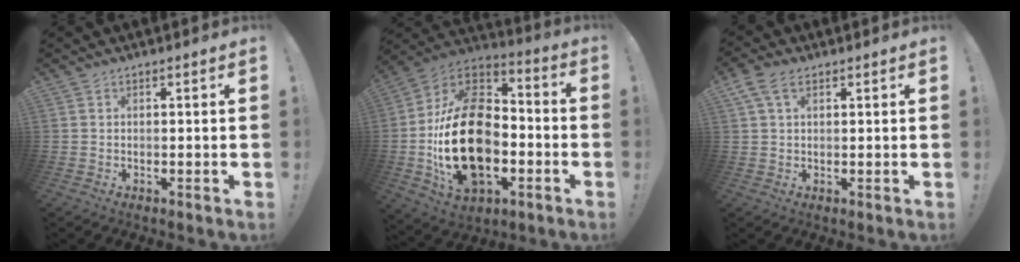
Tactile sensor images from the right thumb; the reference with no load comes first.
{"total": 29.2, "force": [-5.0, 18.9, 21.8], "torque": [-0.397, 0.036, -0.067]}
{"total": 6.0, "force": [2.6, 3.5, 4.1], "torque": [-0.081, 0.005, 0.053]}